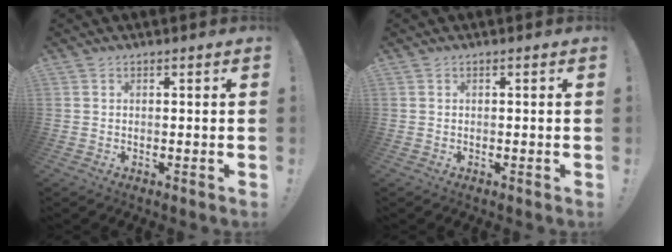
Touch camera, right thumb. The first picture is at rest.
{"total": 0.0}